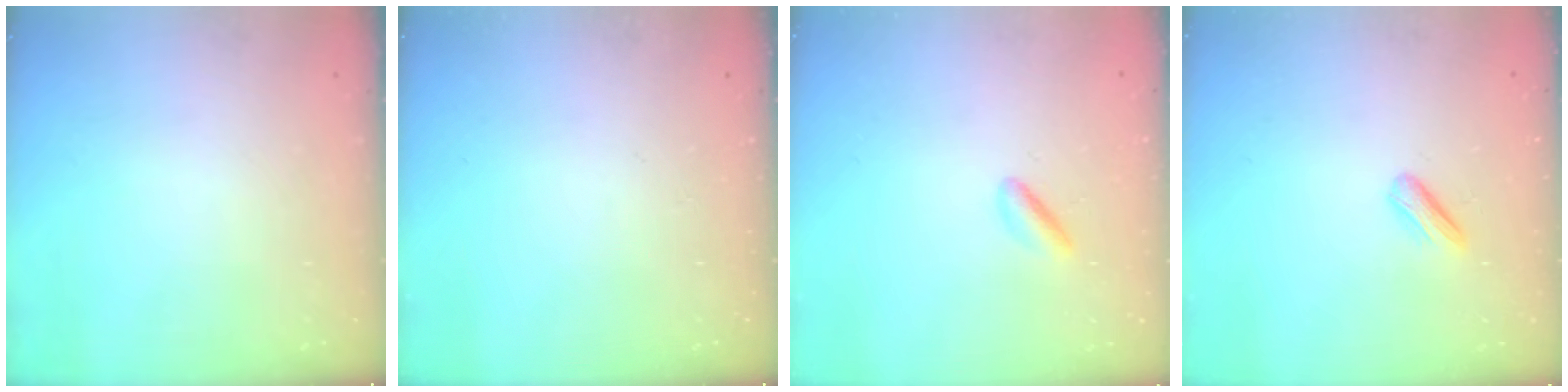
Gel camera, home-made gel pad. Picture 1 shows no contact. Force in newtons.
{"total": 0.0}
{"total": 2.3, "press": 2.2, "slide": 0.4}
{"total": 4.1, "press": 3.9, "slide": 1.2}